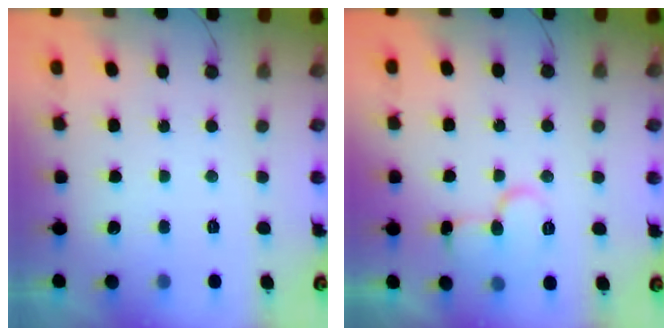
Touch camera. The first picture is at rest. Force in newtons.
{"total": 9.2, "press": 9.1, "slide": 1.1}